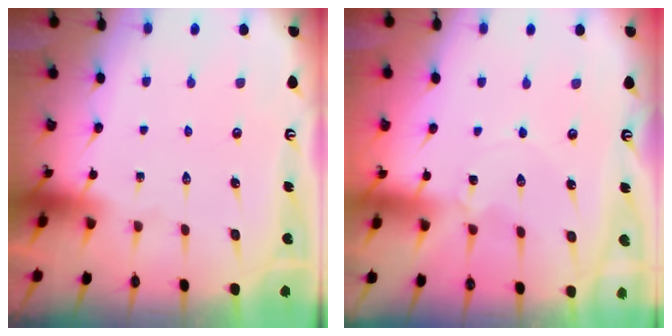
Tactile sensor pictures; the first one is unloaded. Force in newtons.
{"total": 1.3, "press": 1.3, "slide": 0.2}